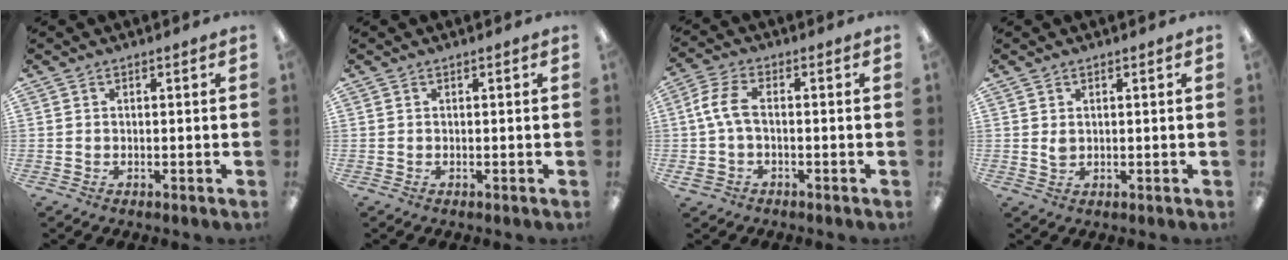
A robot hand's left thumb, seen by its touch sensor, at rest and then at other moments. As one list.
[{"total": 0.0}, {"total": 7.9, "force": [0.0, 4.4, 6.5], "torque": [-0.143, 0.006, -0.001]}, {"total": 1.7, "force": [0.7, 1.1, 1.1], "torque": [-0.017, 0.000, 0.010]}]